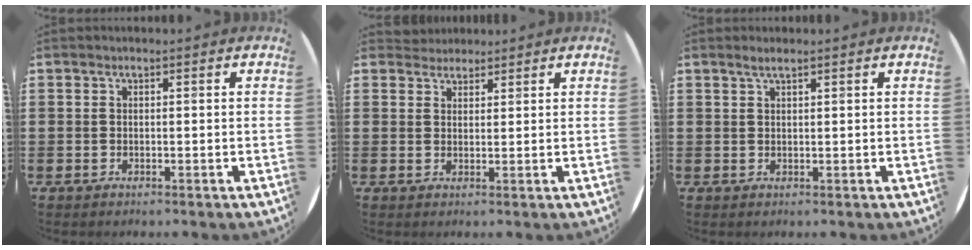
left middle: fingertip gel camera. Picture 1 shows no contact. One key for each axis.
{"total": 2.2, "fx": 2.1, "fy": 0.7, "fz": -0.2, "tx": -0.002, "ty": 0.001, "tz": 0.041}
{"total": 1.3, "fx": 1.0, "fy": 0.0, "fz": 0.8, "tx": -0.016, "ty": 0.001, "tz": 0.019}